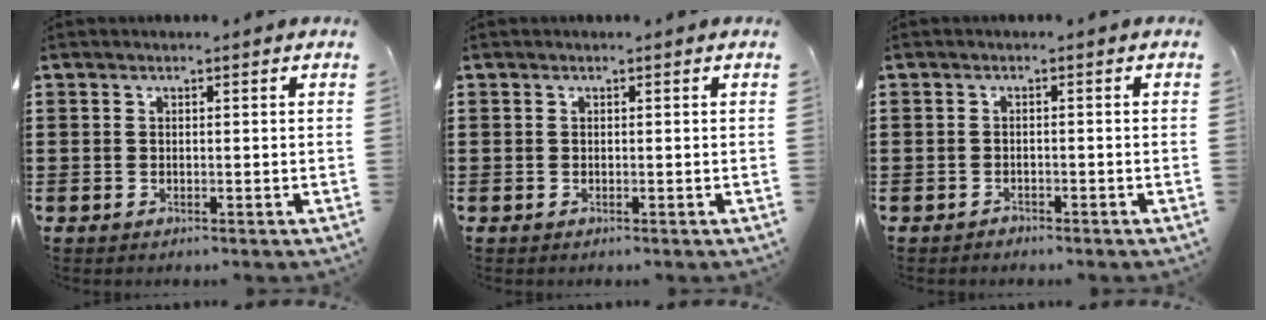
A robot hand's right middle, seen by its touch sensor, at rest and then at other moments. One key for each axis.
{"total": 0.0}
{"total": 0.9, "fx": -0.9, "fy": 0.2, "fz": -0.1, "tx": -0.002, "ty": 0.001, "tz": -0.020}